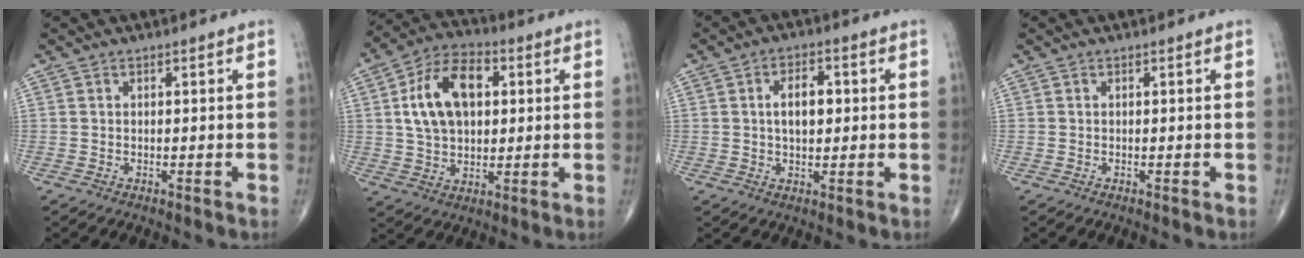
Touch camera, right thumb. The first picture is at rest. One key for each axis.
{"total": 14.4, "fx": 3.1, "fy": 8.9, "fz": 10.8, "tx": -0.178, "ty": 0.013, "tz": 0.049}
{"total": 6.1, "fx": 0.8, "fy": 3.4, "fz": 5.0, "tx": -0.071, "ty": 0.006, "tz": 0.012}
{"total": 0.0}